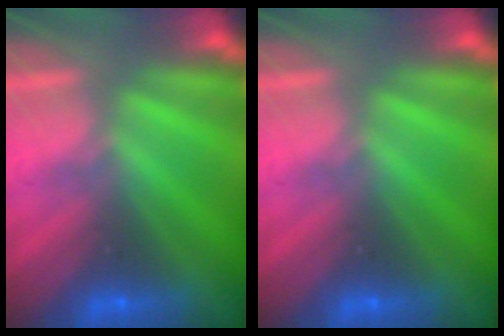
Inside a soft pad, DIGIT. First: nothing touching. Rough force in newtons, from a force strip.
{"total": 0.0}